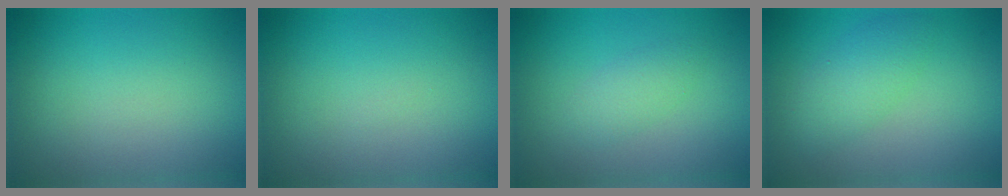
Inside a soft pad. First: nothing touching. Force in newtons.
{"total": 0.0}
{"total": 1.7, "press": 1.7, "slide": 0.1}
{"total": 2.8, "press": 2.8, "slide": 0.2}